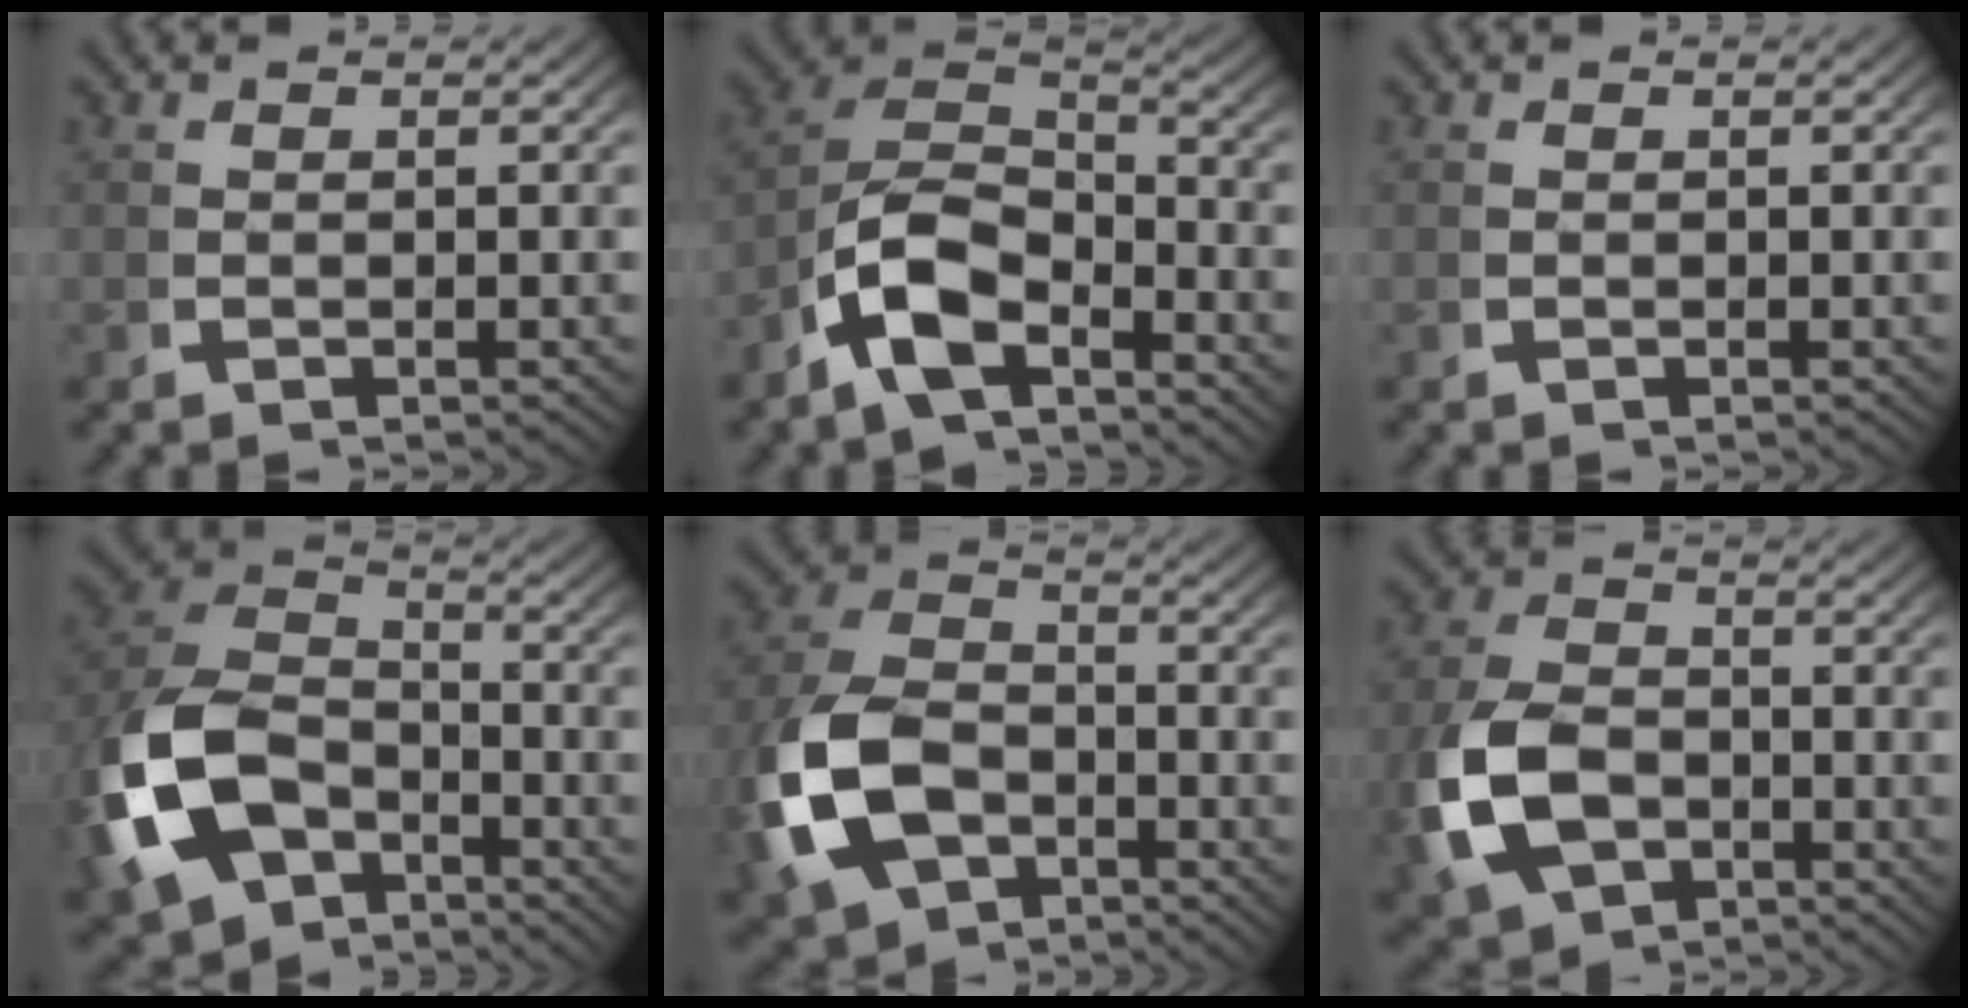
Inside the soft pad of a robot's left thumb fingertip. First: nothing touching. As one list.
[{"total": 10.7, "force": [-2.3, 7.6, 7.1], "torque": [-0.156, -0.028, -0.046]}, {"total": 0.0}, {"total": 13.9, "force": [-3.6, 10.6, 8.2], "torque": [-0.203, -0.055, -0.044]}, {"total": 11.0, "force": [-3.0, 8.0, 6.9], "torque": [-0.169, -0.042, -0.034]}, {"total": 8.4, "force": [-2.1, 5.9, 5.6], "torque": [-0.139, -0.029, -0.023]}]